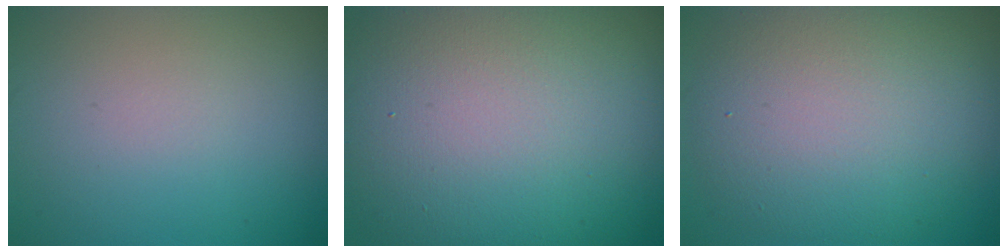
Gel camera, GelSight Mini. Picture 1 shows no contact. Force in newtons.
{"total": 17.8, "press": 17.7, "slide": 1.1}
{"total": 9.4, "press": 9.4, "slide": 0.9}